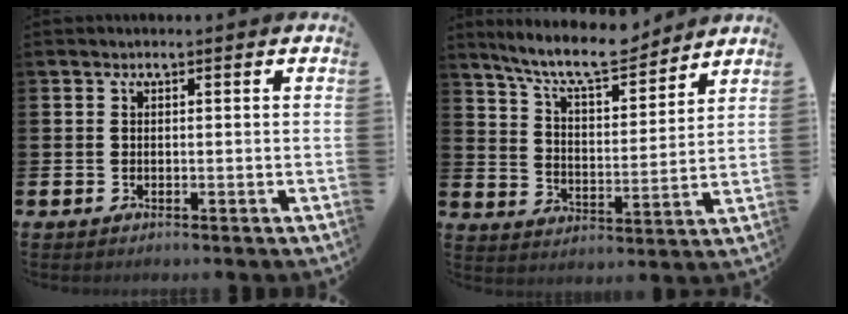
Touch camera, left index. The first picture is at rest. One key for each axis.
{"total": 9.5, "fx": 8.6, "fy": 1.8, "fz": 3.6, "tx": -0.096, "ty": -0.051, "tz": 0.153}